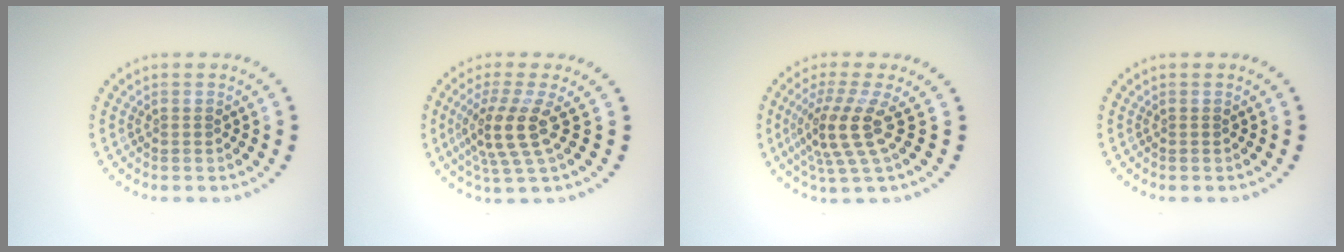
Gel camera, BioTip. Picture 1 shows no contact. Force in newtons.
{"total": 4.1, "press": 3.0, "slide": 2.8}
{"total": 4.3, "press": 3.0, "slide": 3.1}
{"total": 0.0}